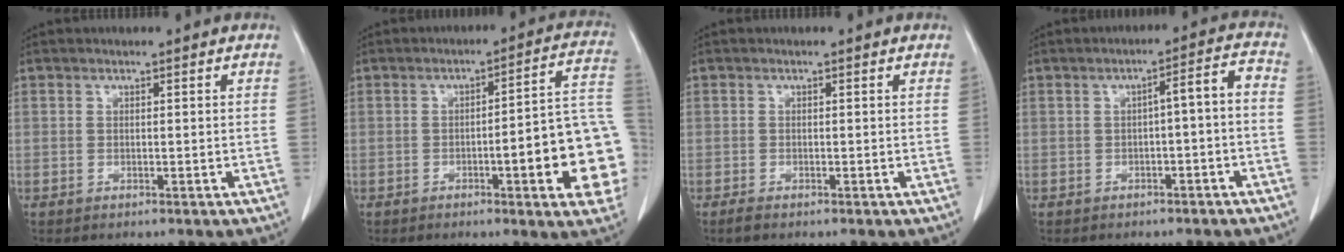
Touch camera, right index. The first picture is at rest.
{"total": 15.1, "force": [-4.0, 2.0, 14.4], "torque": [-0.117, 0.028, -0.045]}
{"total": 0.9, "force": [-0.7, 0.4, 0.4], "torque": [-0.011, -0.001, -0.013]}
{"total": 4.5, "force": [-1.3, 0.7, 4.3], "torque": [-0.058, 0.023, -0.016]}